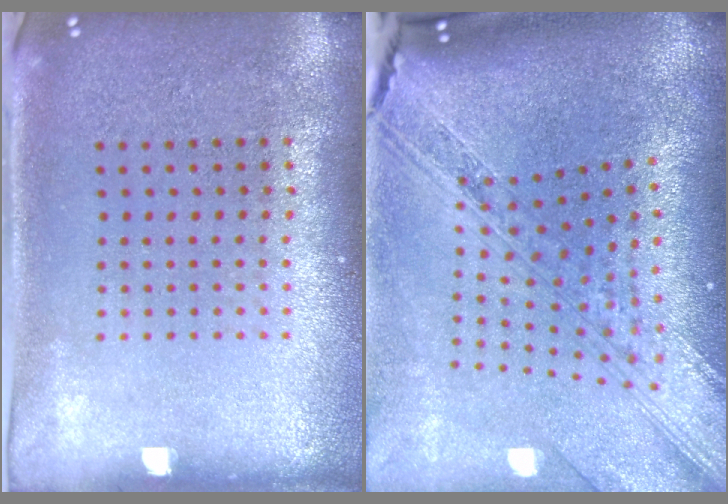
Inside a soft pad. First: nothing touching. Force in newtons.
{"total": 4.1, "press": 3.0, "slide": 2.8}